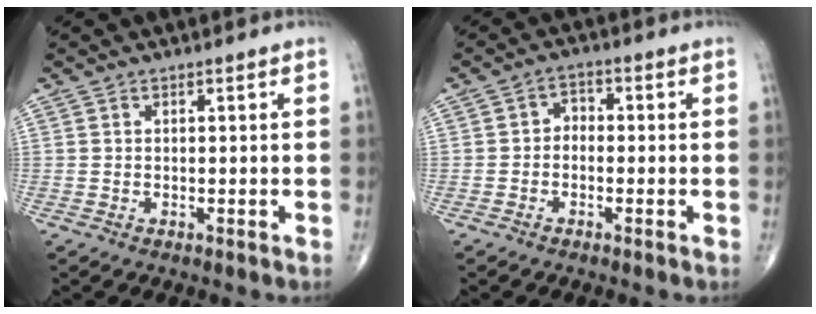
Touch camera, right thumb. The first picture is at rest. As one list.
[{"total": 2.6, "force": [-0.6, 2.0, 1.6], "torque": [-0.010, 0.016, -0.023]}]